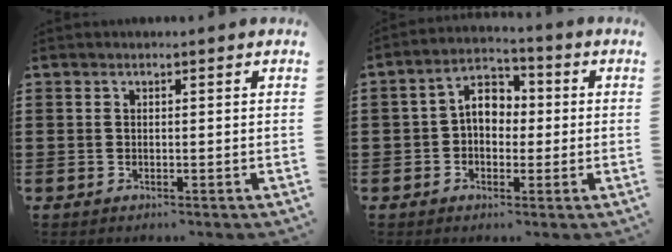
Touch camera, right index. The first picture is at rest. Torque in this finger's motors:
{"motor_torque": [1.70, 0.44, 0.81, 0.10]}